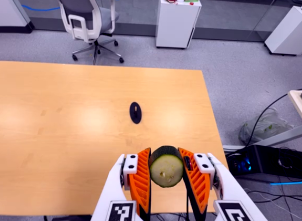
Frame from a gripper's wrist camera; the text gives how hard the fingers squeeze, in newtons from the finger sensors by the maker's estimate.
{"total": 11.2, "left": 10.1, "right": 12.3}